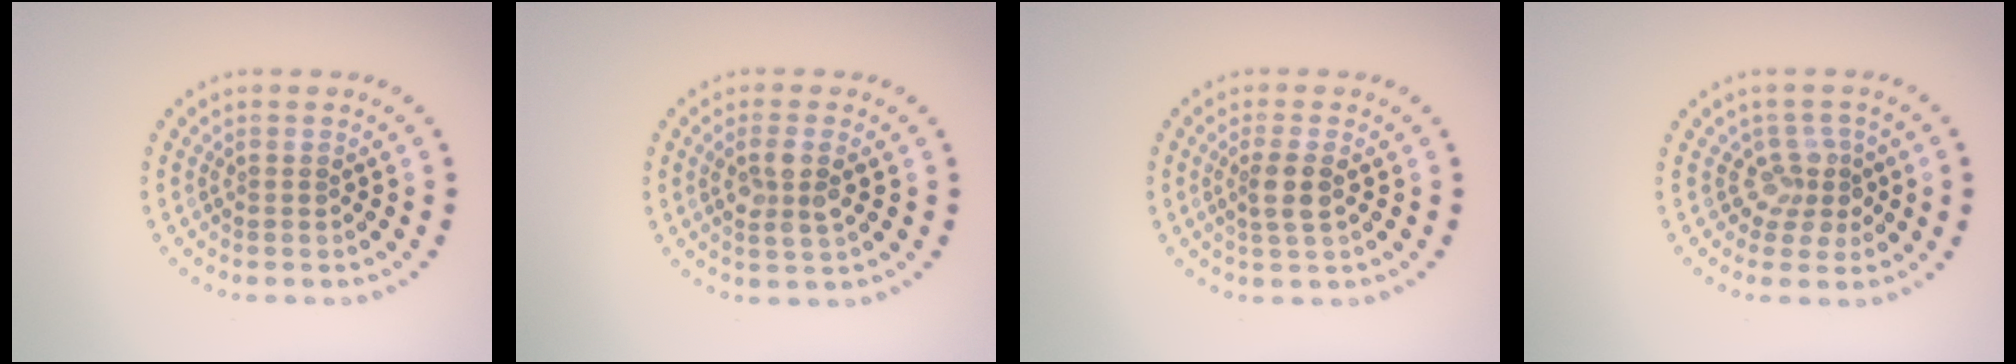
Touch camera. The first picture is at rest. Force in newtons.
{"total": 2.8, "press": 2.7, "slide": 0.9}
{"total": 2.2, "press": 1.9, "slide": 1.1}
{"total": 2.8, "press": 2.0, "slide": 1.9}